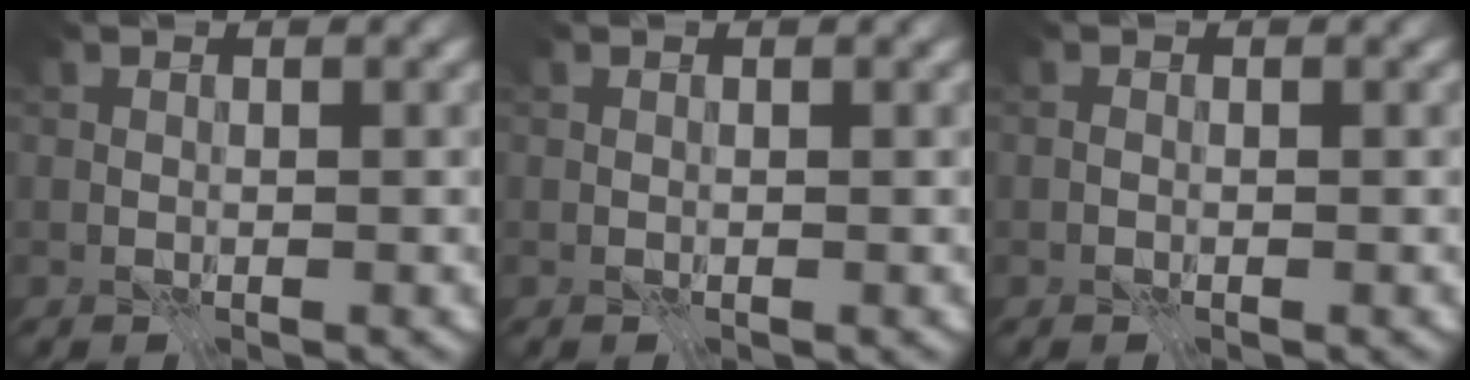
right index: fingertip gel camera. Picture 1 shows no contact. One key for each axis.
{"total": 0.0}
{"total": 0.7, "fx": -0.5, "fy": 0.3, "fz": 0.2, "tx": -0.002, "ty": -0.001, "tz": -0.011}